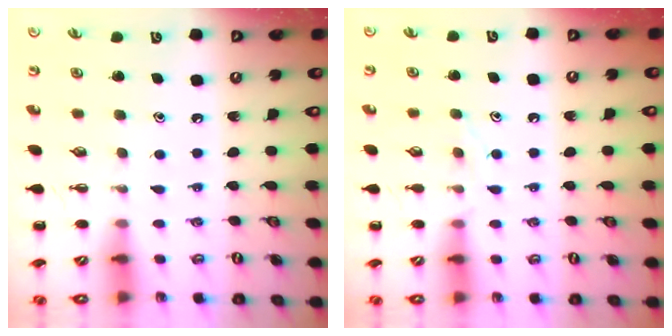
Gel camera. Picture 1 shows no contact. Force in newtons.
{"total": 7.5, "press": 7.4, "slide": 0.7}